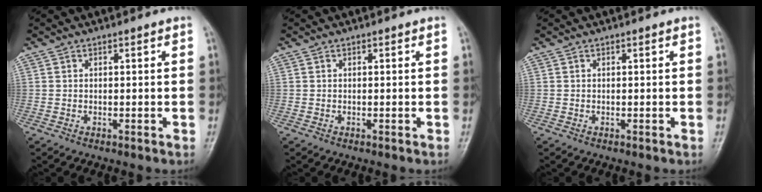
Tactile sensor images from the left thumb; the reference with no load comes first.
{"total": 0.0}
{"total": 0.0}